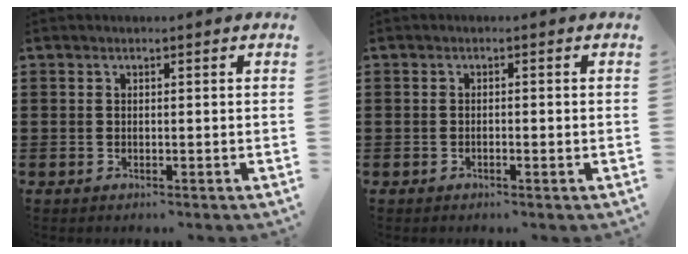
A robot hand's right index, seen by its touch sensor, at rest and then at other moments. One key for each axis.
{"total": 0.8, "fx": -0.4, "fy": 0.1, "fz": 0.6, "tx": -0.012, "ty": -0.003, "tz": -0.007}